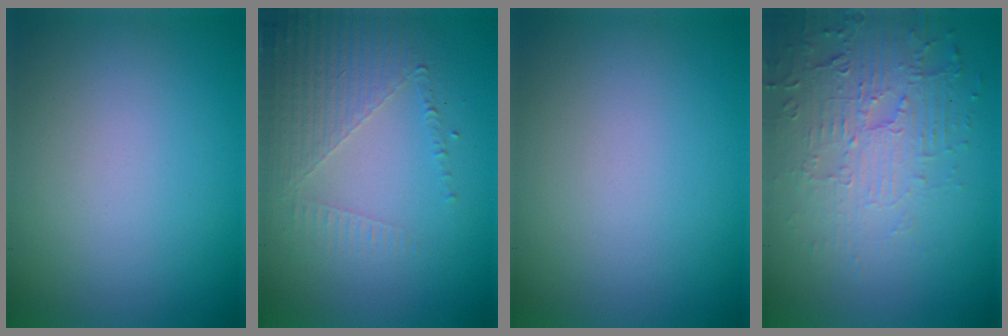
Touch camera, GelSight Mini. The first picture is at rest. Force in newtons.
{"total": 5.0, "press": 2.9, "slide": 4.1}
{"total": 0.0}
{"total": 5.5, "press": 3.6, "slide": 4.1}